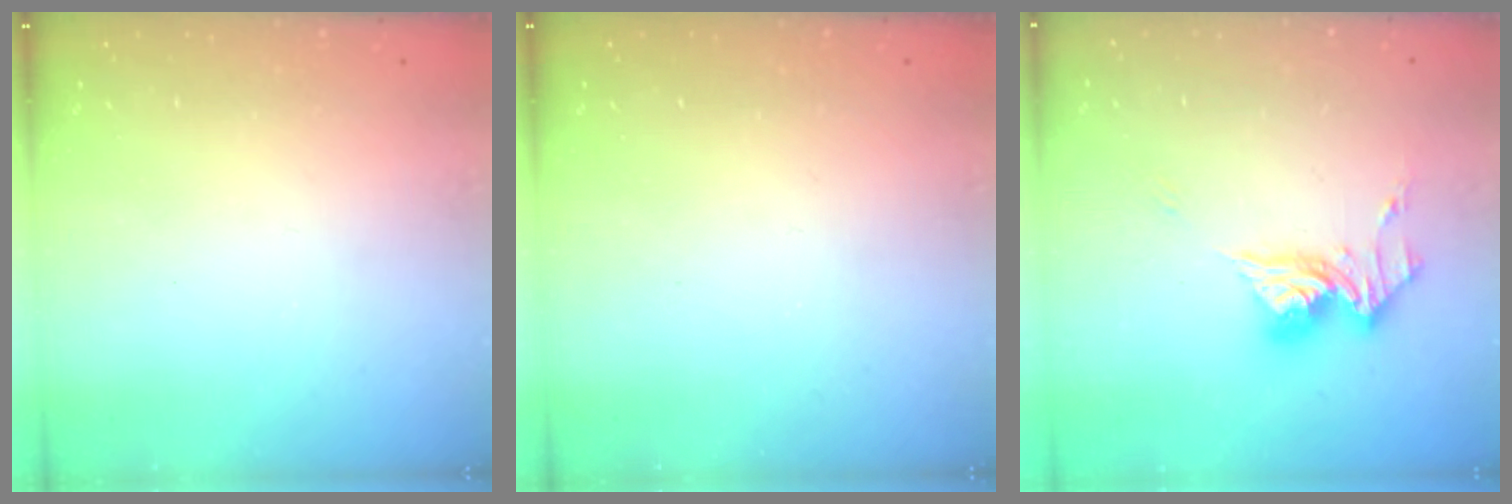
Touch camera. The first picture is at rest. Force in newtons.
{"total": 0.0}
{"total": 12.3, "press": 12.3, "slide": 1.4}